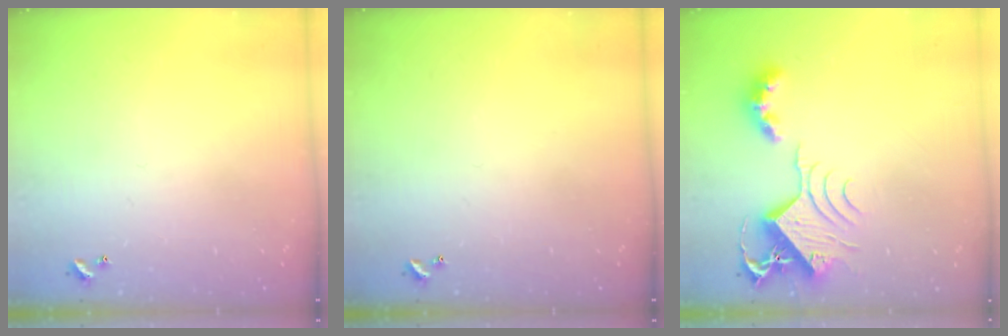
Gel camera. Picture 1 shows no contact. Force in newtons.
{"total": 0.0}
{"total": 10.1, "press": 10.0, "slide": 1.5}